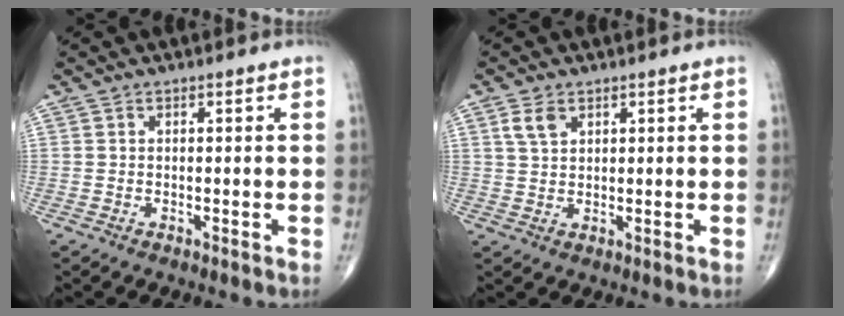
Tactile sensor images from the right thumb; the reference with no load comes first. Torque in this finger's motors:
{"motor_torque": [-0.41, 0.41, 0.25, 0.11, 0.07]}